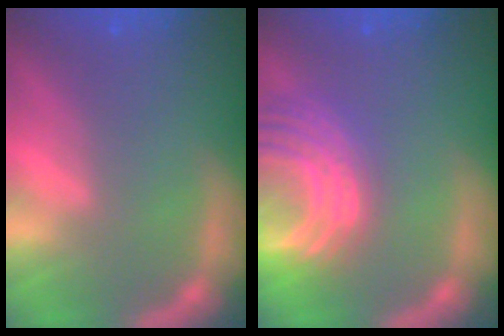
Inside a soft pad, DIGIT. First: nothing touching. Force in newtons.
{"total": 10.0}